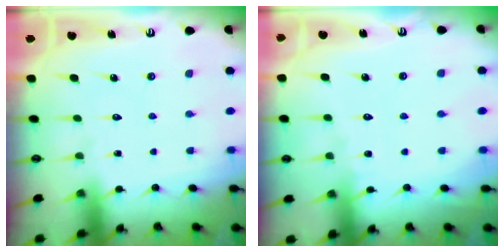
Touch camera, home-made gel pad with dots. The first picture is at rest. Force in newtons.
{"total": 1.6, "press": 1.5, "slide": 0.2}